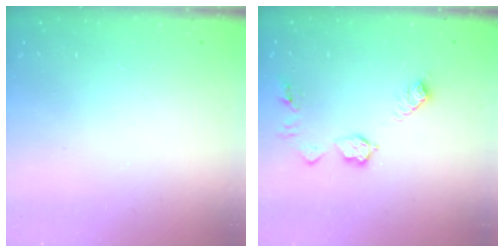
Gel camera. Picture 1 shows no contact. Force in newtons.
{"total": 10.1, "press": 10.1, "slide": 0.6}